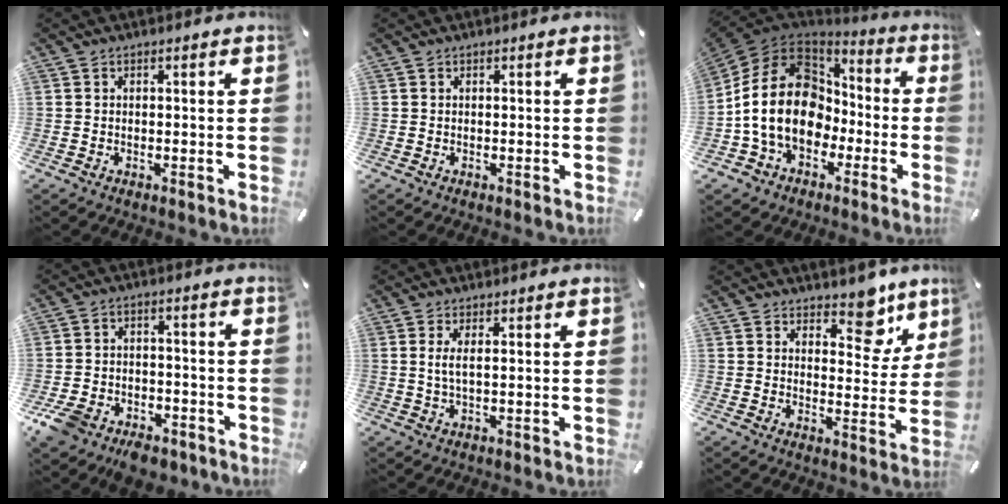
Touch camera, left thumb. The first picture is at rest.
{"total": 0.0}
{"total": 20.0, "force": [-2.4, 15.6, 12.3], "torque": [-0.245, 0.017, -0.040]}
{"total": 8.4, "force": [-5.7, 4.9, 3.7], "torque": [-0.070, 0.037, -0.104]}
{"total": 2.9, "force": [0.7, 0.6, 2.7], "torque": [-0.057, -0.001, 0.012]}
{"total": 9.8, "force": [7.1, 5.1, 4.5], "torque": [-0.025, -0.058, 0.116]}